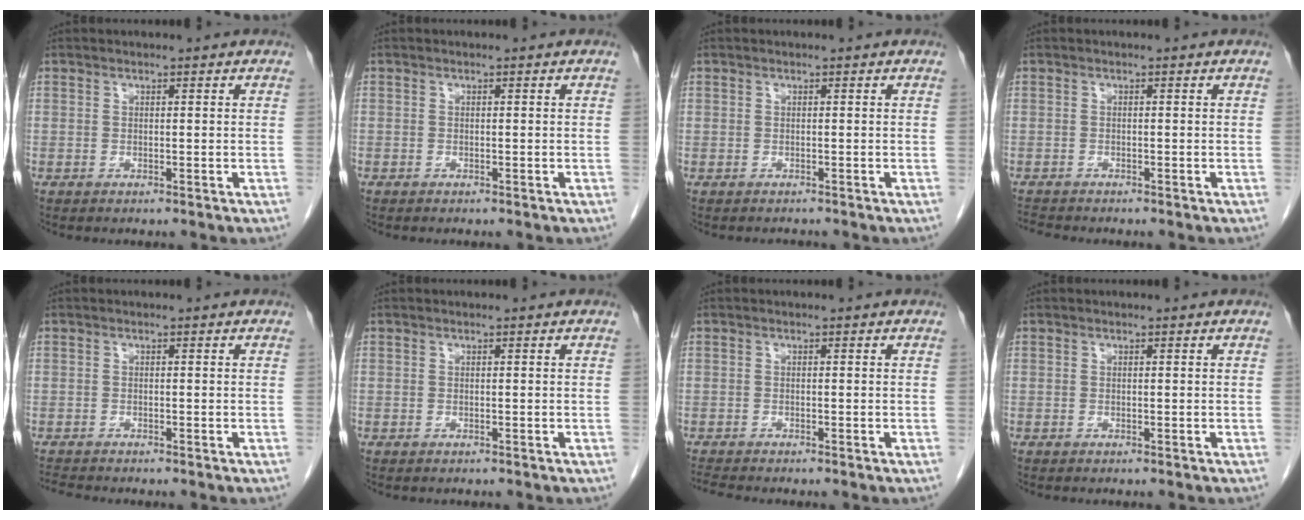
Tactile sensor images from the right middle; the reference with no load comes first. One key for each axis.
{"total": 0.0}
{"total": 0.9, "fx": -0.7, "fy": 0.5, "fz": -0.2, "tx": -0.007, "ty": 0.000, "tz": -0.013}
{"total": 1.7, "fx": -1.7, "fy": 0.0, "fz": 0.1, "tx": -0.005, "ty": -0.008, "tz": -0.030}
{"total": 1.6, "fx": -1.6, "fy": -0.2, "fz": 0.1, "tx": -0.006, "ty": -0.008, "tz": -0.030}
{"total": 0.0}
{"total": 1.8, "fx": -1.8, "fy": -0.3, "fz": 0.3, "tx": -0.012, "ty": -0.009, "tz": -0.034}
{"total": 0.0}